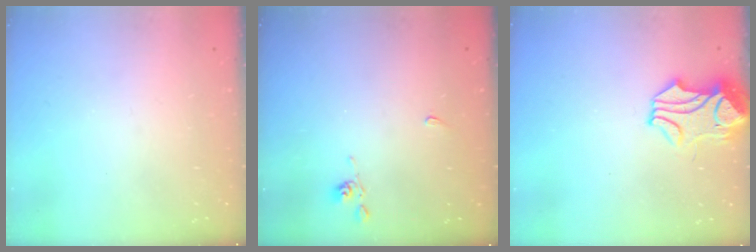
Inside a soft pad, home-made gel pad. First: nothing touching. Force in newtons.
{"total": 2.2, "press": 2.2, "slide": 0.5}
{"total": 1.6, "press": 0.8, "slide": 1.3}